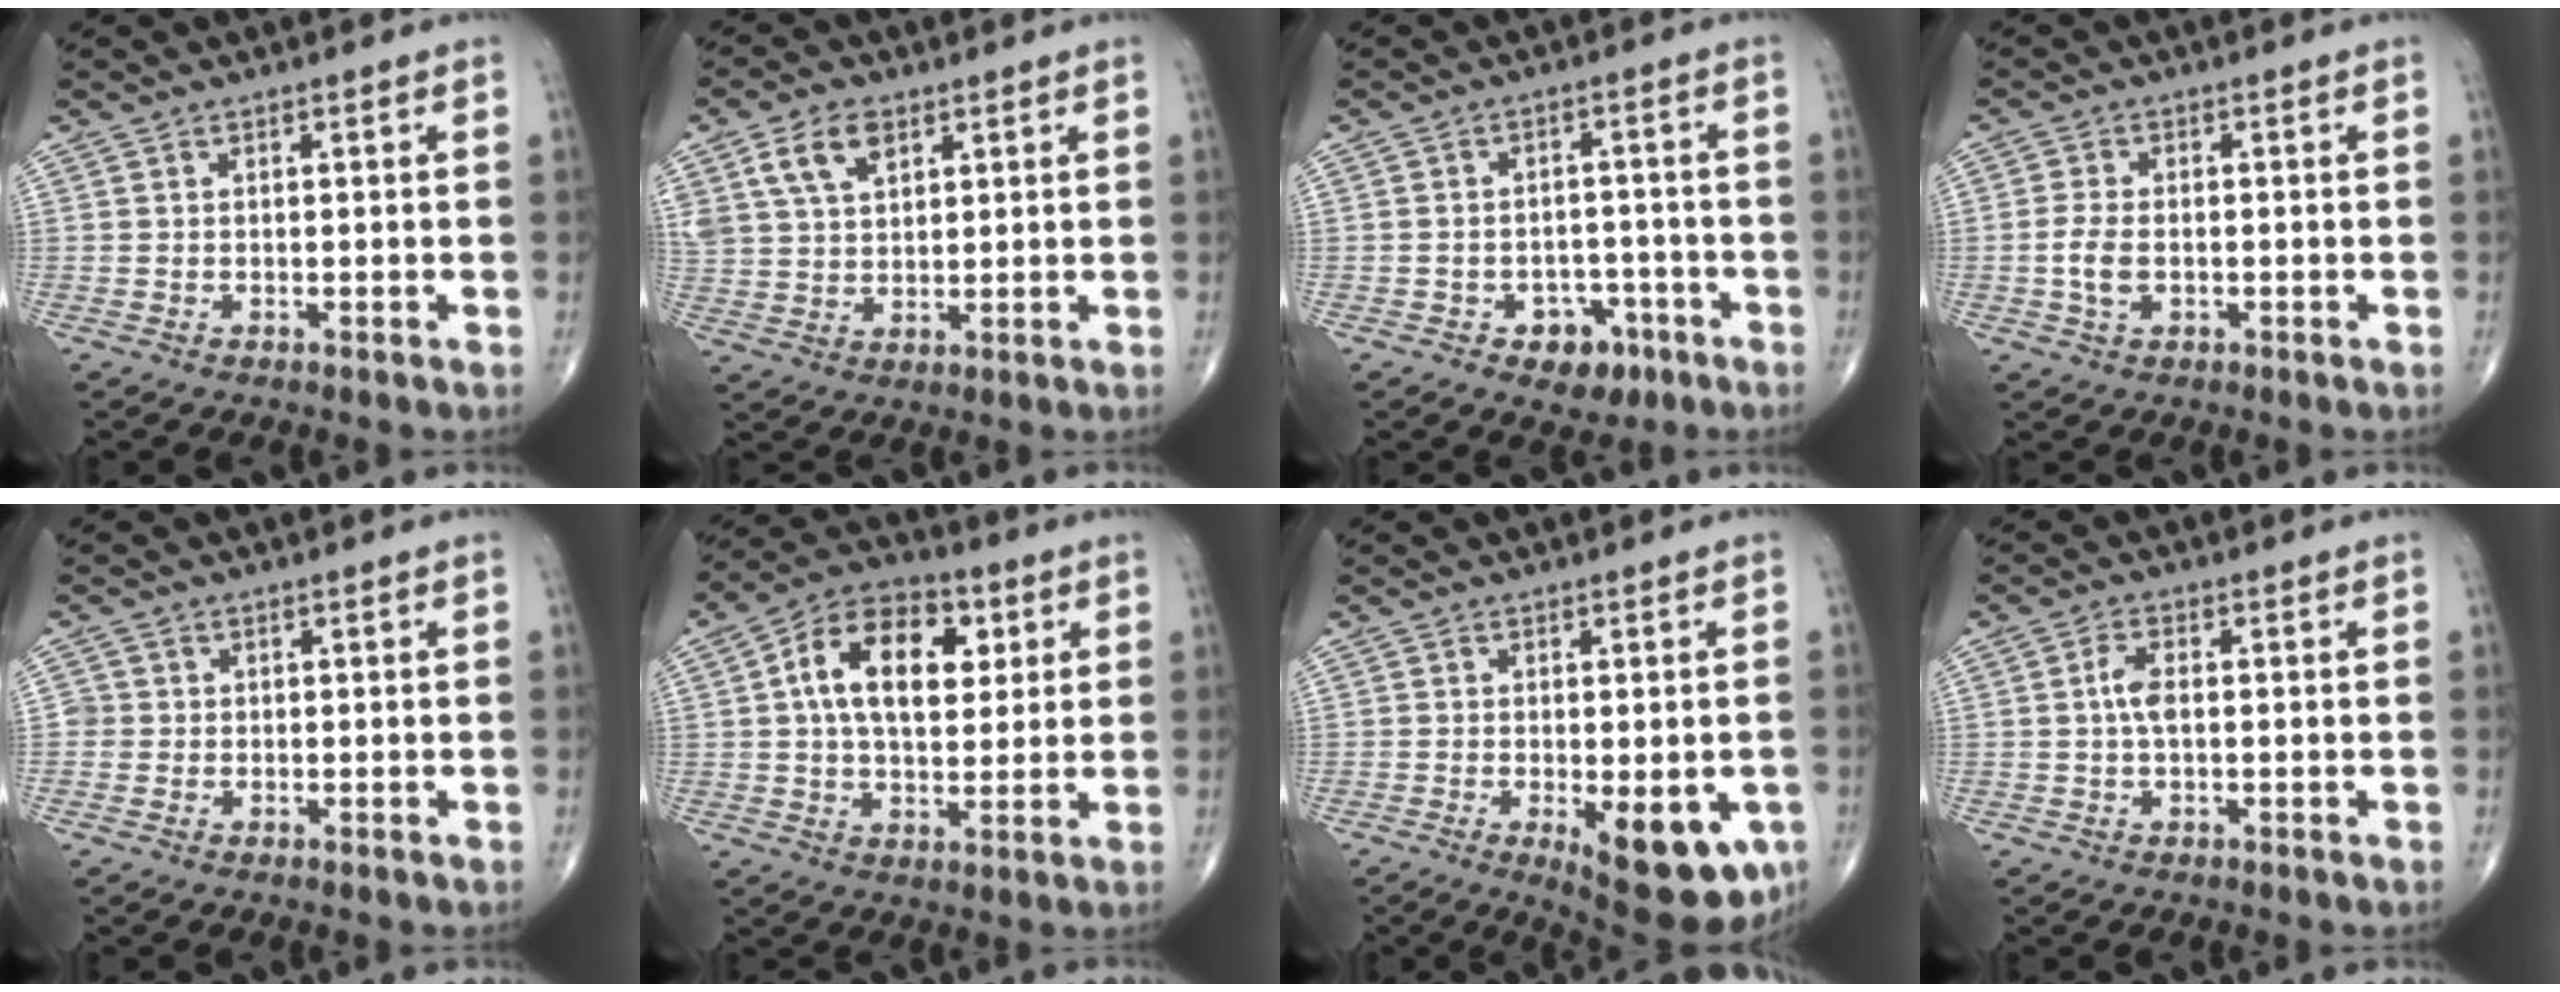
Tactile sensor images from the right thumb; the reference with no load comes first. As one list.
[{"total": 8.5, "force": [4.2, 5.1, 5.4], "torque": [-0.091, -0.007, 0.084]}, {"total": 6.5, "force": [-3.4, 4.7, 3.0], "torque": [-0.011, 0.030, -0.044]}, {"total": 4.4, "force": [-0.8, 2.6, 3.4], "torque": [-0.073, 0.005, -0.017]}, {"total": 1.7, "force": [-0.1, 1.6, 0.1], "torque": [0.011, 0.006, -0.005]}, {"total": 15.3, "force": [3.7, 9.3, 11.6], "torque": [-0.165, 0.006, 0.054]}, {"total": 13.0, "force": [-4.5, 5.1, 11.1], "torque": [-0.125, -0.011, -0.047]}, {"total": 3.3, "force": [0.0, 1.5, 2.9], "torque": [-0.063, 0.008, -0.004]}]